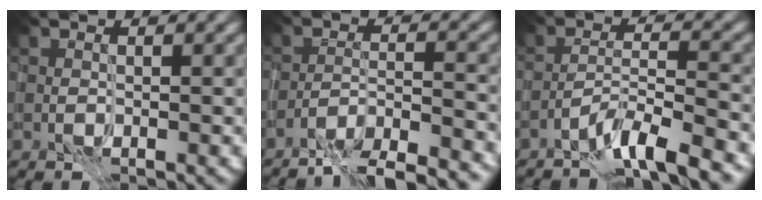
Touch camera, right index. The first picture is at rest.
{"total": 7.7, "force": [-7.2, 0.8, 2.5], "torque": [-0.035, 0.003, -0.112]}
{"total": 5.3, "force": [-4.5, 0.3, 2.8], "torque": [-0.043, 0.009, -0.087]}